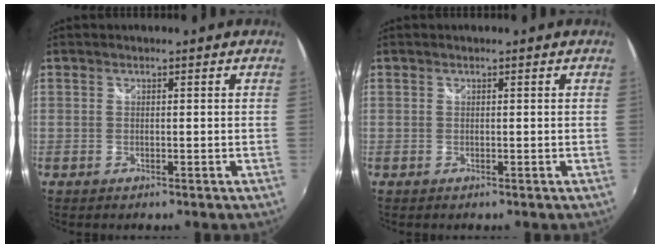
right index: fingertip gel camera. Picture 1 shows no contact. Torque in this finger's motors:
{"motor_torque": [0.01, 0.01, -0.02, 0.00]}